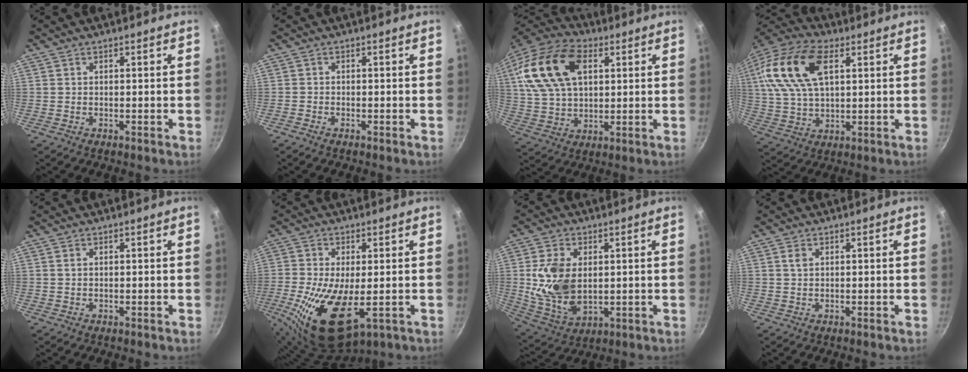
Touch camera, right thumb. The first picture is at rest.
{"total": 0.7, "force": [-0.5, 0.2, 0.5], "torque": [-0.016, 0.000, -0.012]}
{"total": 20.6, "force": [6.2, 12.8, 14.9], "torque": [-0.276, 0.007, 0.111]}
{"total": 18.4, "force": [6.0, 10.1, 14.2], "torque": [-0.278, 0.004, 0.106]}
{"total": 0.8, "force": [0.3, 0.4, 0.6], "torque": [-0.011, 0.001, 0.005]}
{"total": 14.3, "force": [-2.7, 6.4, 12.5], "torque": [-0.243, -0.017, -0.040]}
{"total": 13.1, "force": [1.4, 8.3, 10.1], "torque": [-0.184, -0.020, 0.039]}
{"total": 1.5, "force": [0.6, 0.9, 1.1], "torque": [-0.020, -0.001, 0.012]}